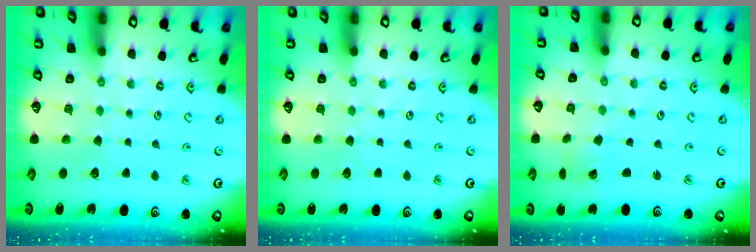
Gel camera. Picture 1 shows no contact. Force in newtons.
{"total": 0.0}
{"total": 1.5, "press": 1.5, "slide": 0.2}